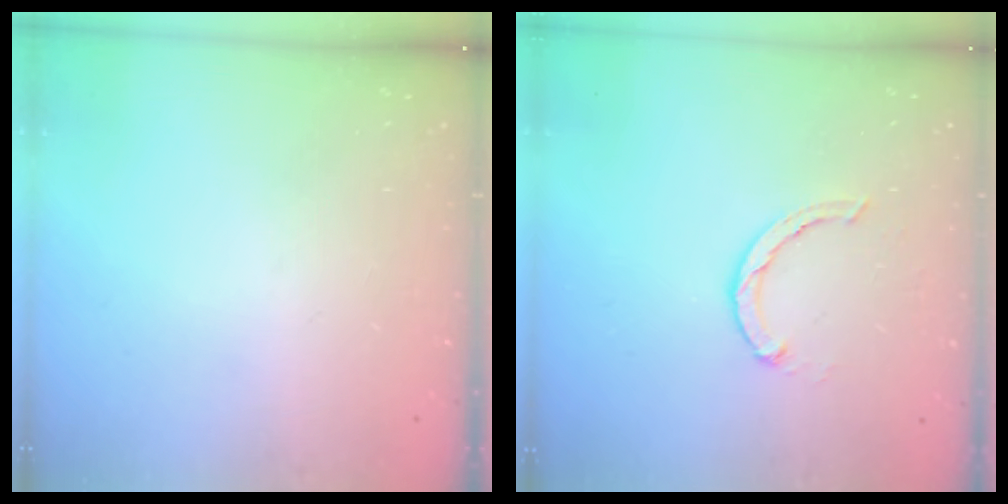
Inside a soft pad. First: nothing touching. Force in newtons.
{"total": 2.4, "press": 2.4, "slide": 0.4}